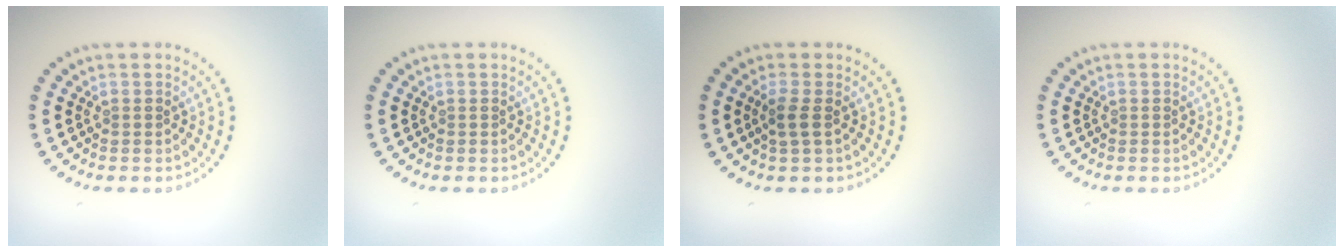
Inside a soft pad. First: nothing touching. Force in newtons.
{"total": 0.0}
{"total": 1.5, "press": 1.3, "slide": 0.8}
{"total": 0.0}